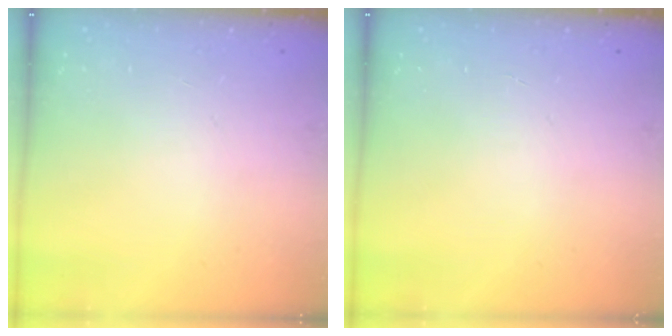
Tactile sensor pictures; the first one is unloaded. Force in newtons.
{"total": 0.0}